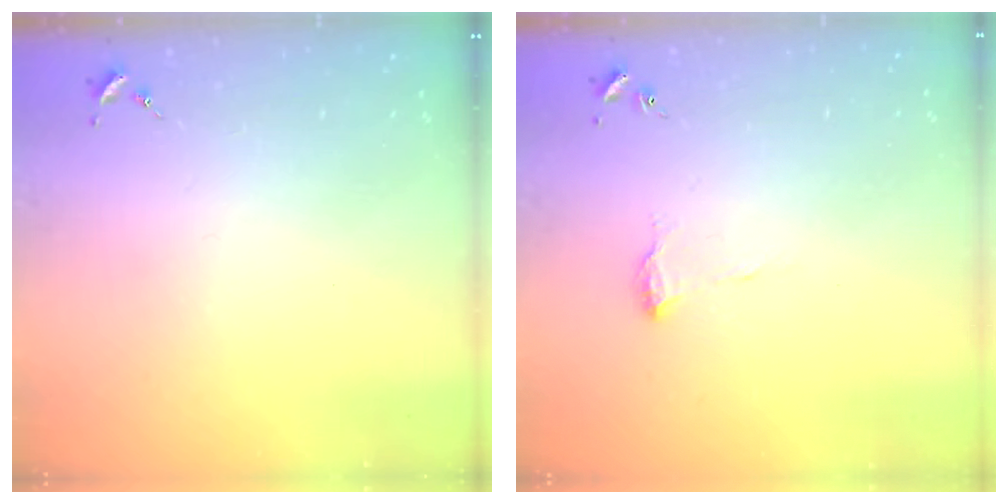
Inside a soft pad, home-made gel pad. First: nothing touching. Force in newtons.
{"total": 6.9, "press": 6.9, "slide": 0.6}